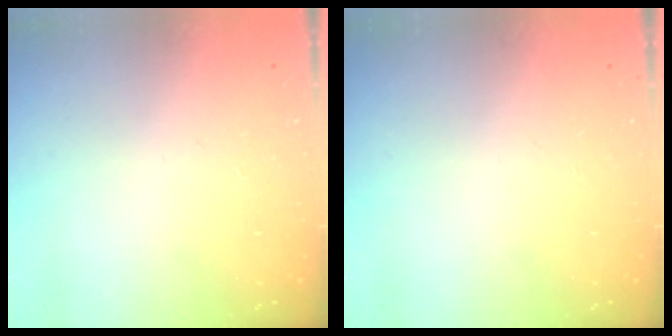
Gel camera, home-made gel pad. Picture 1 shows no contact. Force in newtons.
{"total": 0.0}